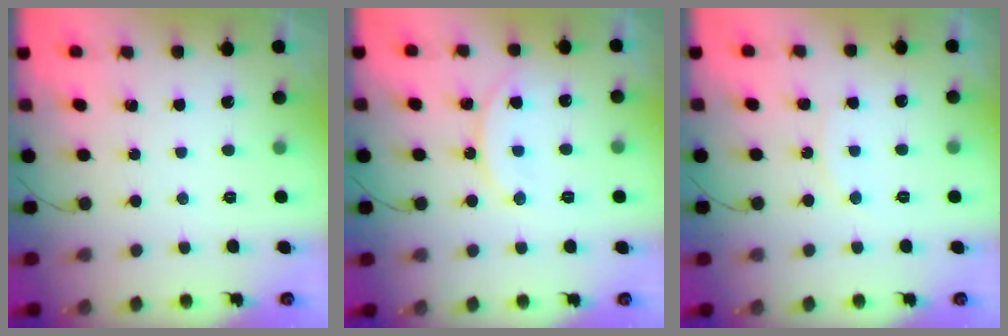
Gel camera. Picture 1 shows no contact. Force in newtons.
{"total": 11.4, "press": 11.4, "slide": 0.7}
{"total": 6.1, "press": 6.1, "slide": 0.6}